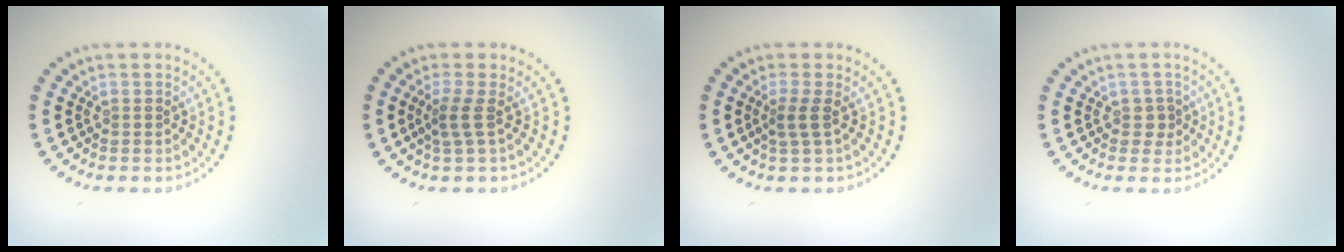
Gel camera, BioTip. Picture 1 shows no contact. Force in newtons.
{"total": 1.8, "press": 1.2, "slide": 1.3}
{"total": 1.7, "press": 1.2, "slide": 1.3}
{"total": 1.2, "press": 1.1, "slide": 0.6}